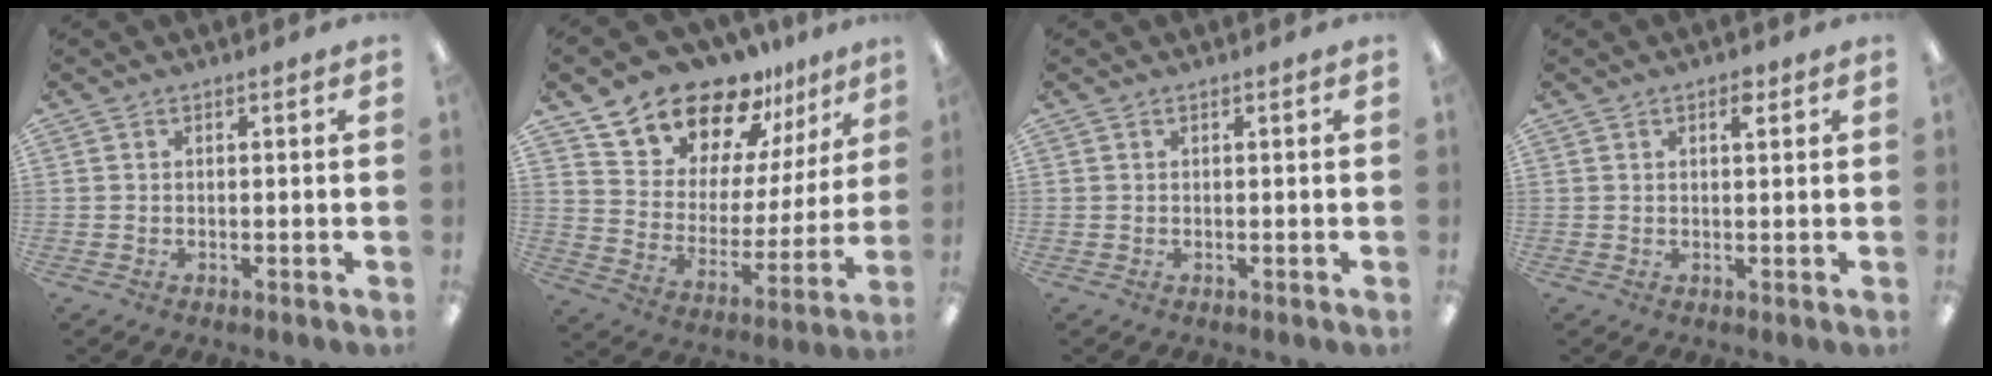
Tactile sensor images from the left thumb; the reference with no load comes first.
{"total": 17.4, "force": [15.1, 7.9, 3.5], "torque": [-0.083, -0.128, 0.276]}
{"total": 0.0}
{"total": 2.2, "force": [1.4, 0.8, 1.6], "torque": [-0.018, -0.004, 0.019]}